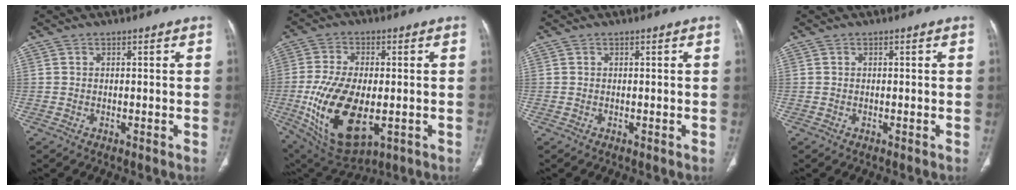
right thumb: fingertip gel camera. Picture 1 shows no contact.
{"total": 18.3, "force": [-3.5, 9.6, 15.1], "torque": [-0.293, -0.012, -0.040]}
{"total": 0.0}
{"total": 0.0}